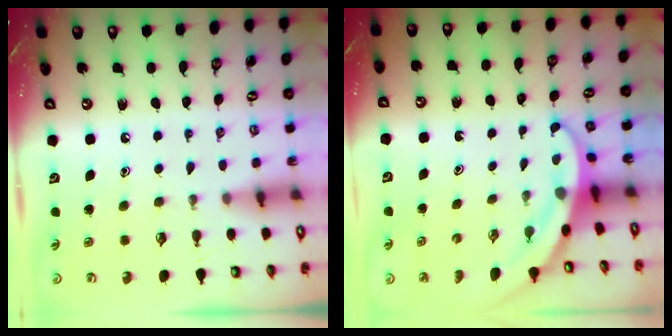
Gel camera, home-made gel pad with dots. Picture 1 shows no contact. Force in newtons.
{"total": 3.2, "press": 3.2, "slide": 0.2}